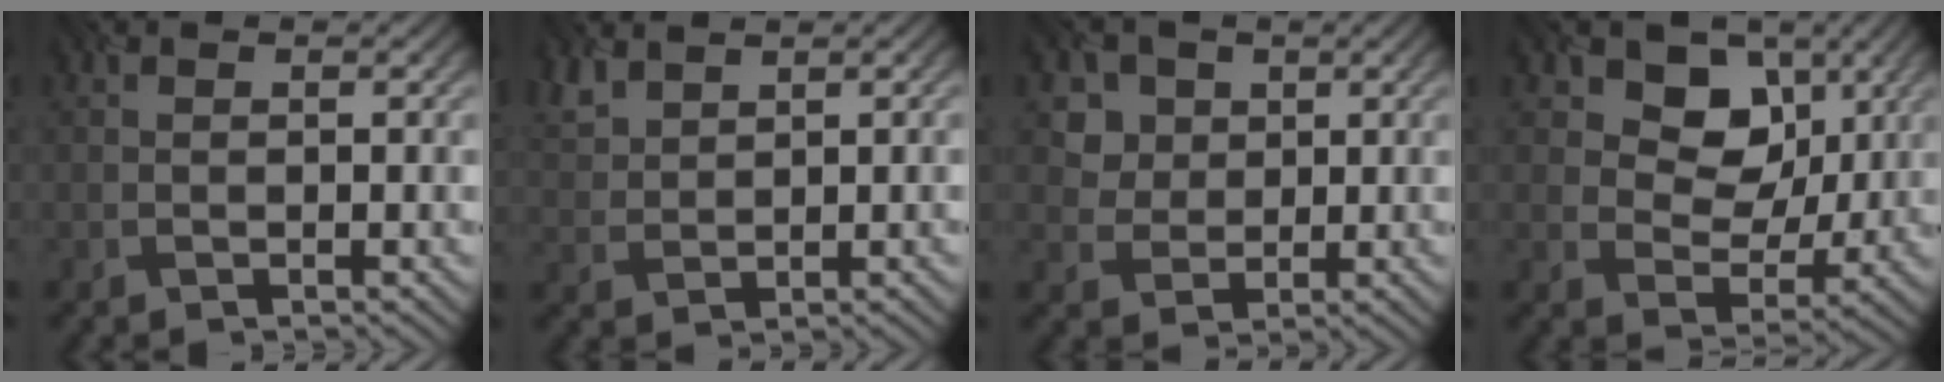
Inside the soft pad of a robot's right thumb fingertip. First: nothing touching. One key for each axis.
{"total": 2.9, "fx": 2.7, "fy": 1.0, "fz": 0.8, "tx": -0.035, "ty": 0.010, "tz": 0.065}
{"total": 5.5, "fx": 2.8, "fy": 4.7, "fz": 0.7, "tx": -0.054, "ty": 0.002, "tz": 0.049}
{"total": 8.3, "fx": 4.3, "fy": 6.4, "fz": 3.2, "tx": -0.068, "ty": -0.008, "tz": 0.074}